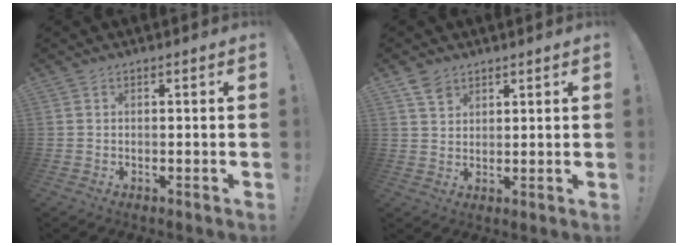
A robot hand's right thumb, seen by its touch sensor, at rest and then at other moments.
{"total": 4.0, "force": [2.9, 2.4, 1.4], "torque": [-0.020, -0.013, 0.053]}